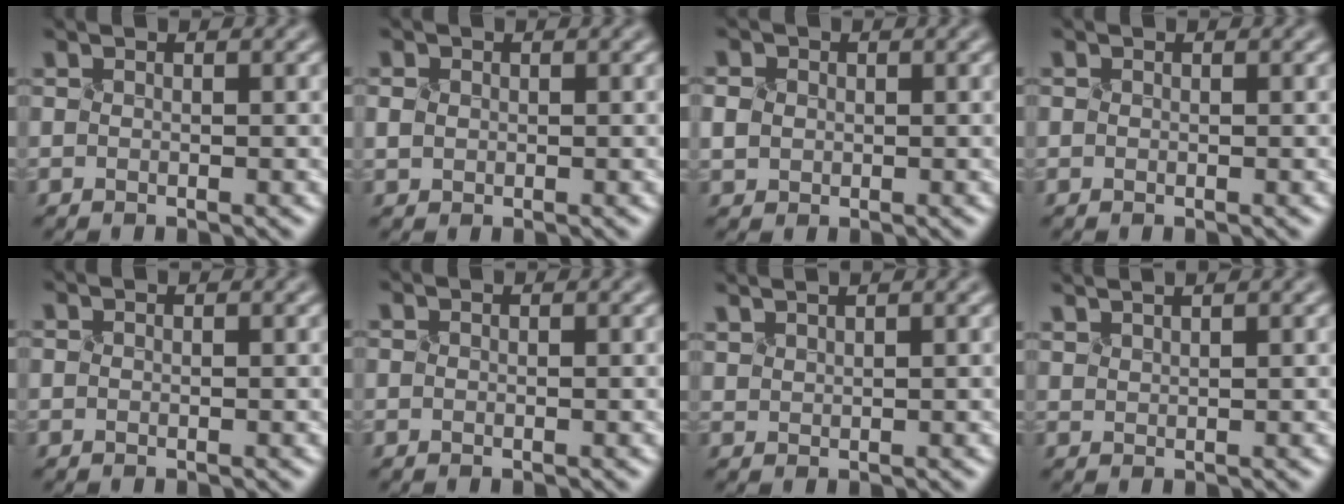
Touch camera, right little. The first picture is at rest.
{"total": 0.9, "force": [0.1, 0.8, 0.4], "torque": [-0.012, -0.001, 0.011]}
{"total": 2.0, "force": [0.3, 1.8, 0.8], "torque": [-0.015, 0.006, 0.005]}
{"total": 0.0}
{"total": 0.0}
{"total": 0.0}
{"total": 1.0, "force": [1.0, 0.0, 0.4], "torque": [-0.010, 0.009, 0.021]}
{"total": 1.3, "force": [1.2, -0.3, 0.4], "torque": [-0.011, 0.008, 0.024]}